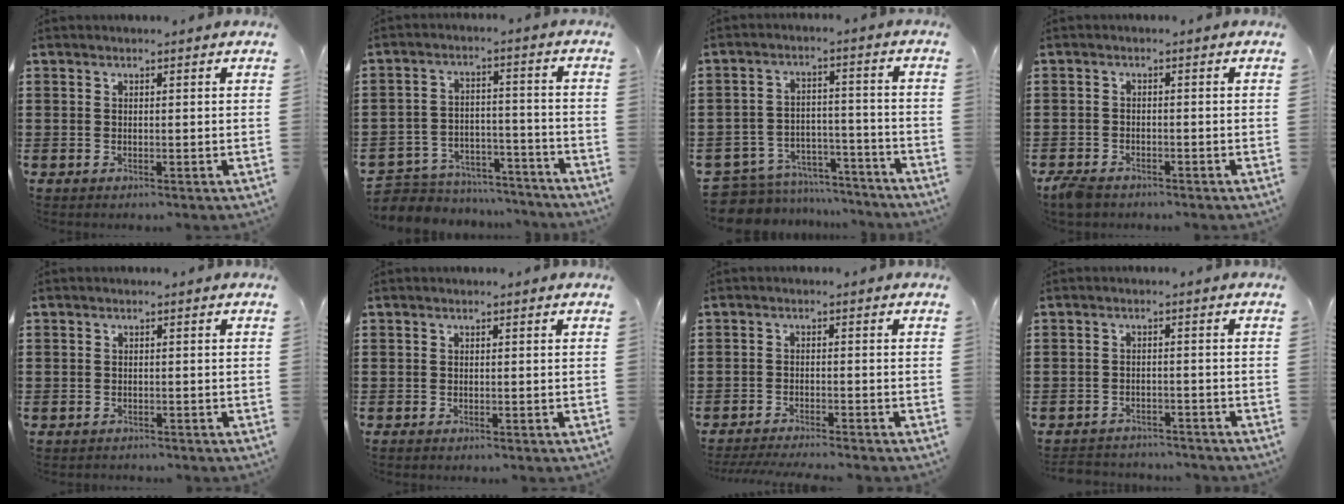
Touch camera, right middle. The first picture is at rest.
{"total": 5.9, "force": [-5.7, 1.5, 0.2], "torque": [-0.011, 0.015, -0.118]}
{"total": 6.8, "force": [-6.5, 1.6, 0.9], "torque": [-0.025, 0.016, -0.133]}
{"total": 2.2, "force": [-1.9, 0.8, 0.7], "torque": [-0.030, -0.002, -0.044]}
{"total": 0.8, "force": [-0.7, 0.3, -0.2], "torque": [0.003, 0.004, -0.018]}
{"total": 0.0}
{"total": 2.6, "force": [-2.5, -0.2, 0.6], "torque": [-0.009, 0.001, -0.052]}
{"total": 2.6, "force": [-2.6, 0.5, 0.0], "torque": [-0.007, 0.000, -0.056]}